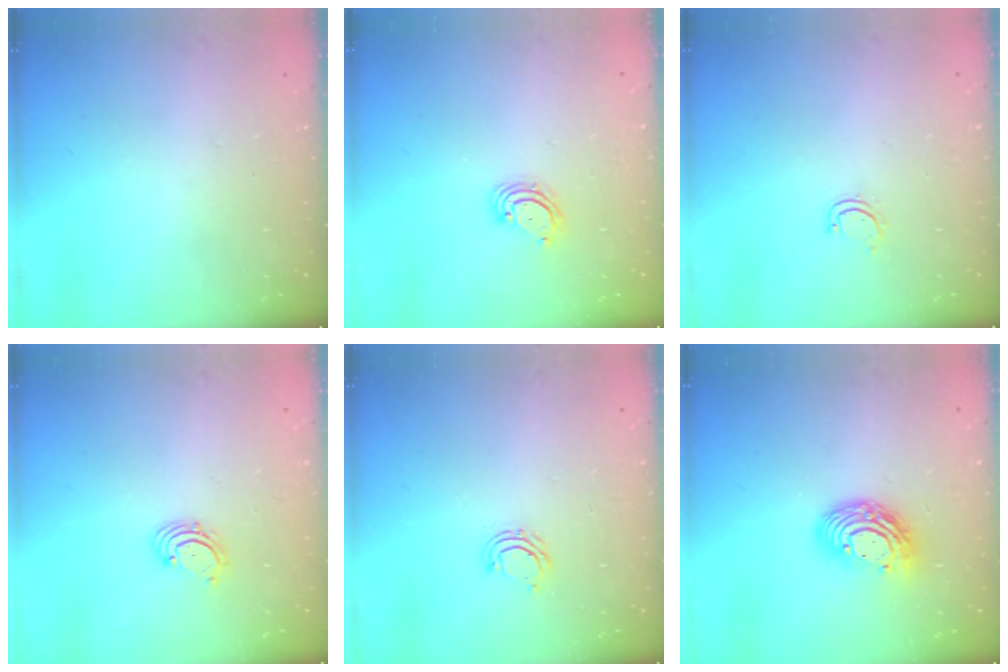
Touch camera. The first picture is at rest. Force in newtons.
{"total": 3.3, "press": 3.3, "slide": 0.3}
{"total": 4.1, "press": 4.1, "slide": 0.3}
{"total": 1.8, "press": 1.7, "slide": 0.6}
{"total": 5.6, "press": 5.4, "slide": 1.4}
{"total": 11.7, "press": 11.7, "slide": 0.9}